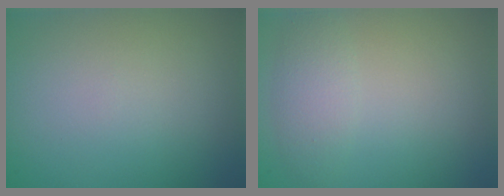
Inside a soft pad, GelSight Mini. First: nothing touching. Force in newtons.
{"total": 2.1, "press": 2.1, "slide": 0.1}